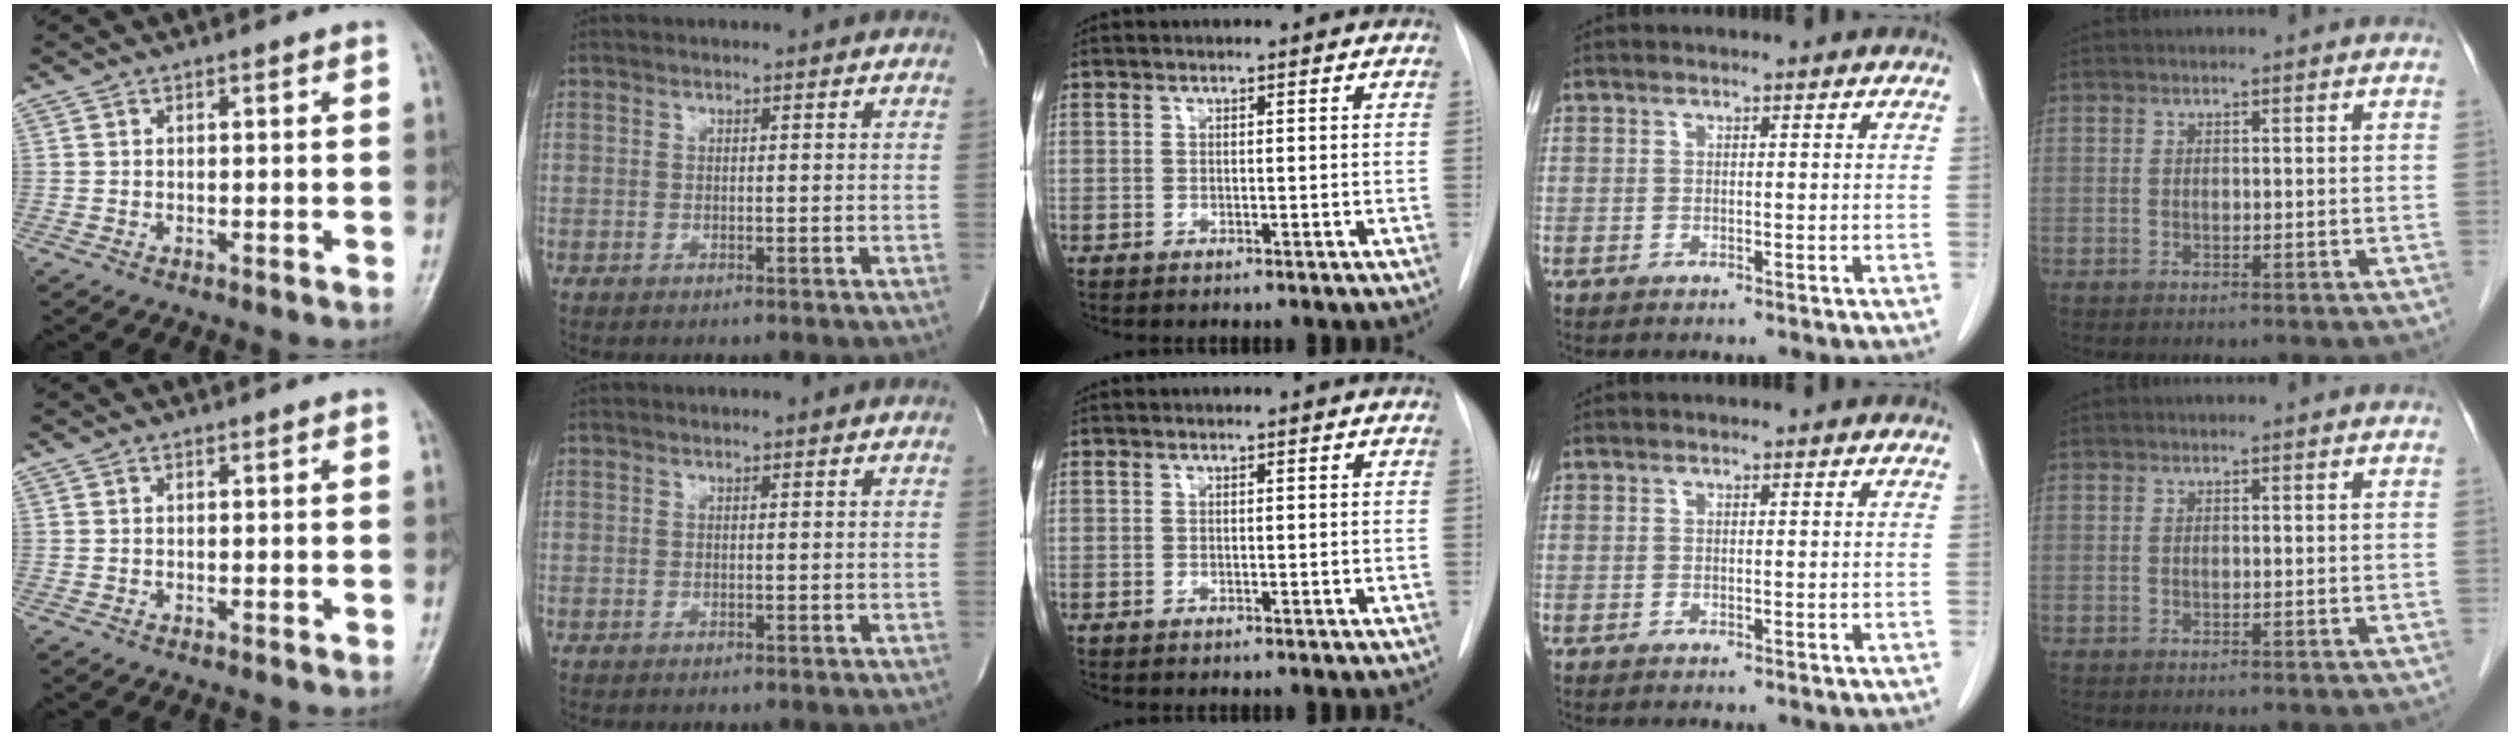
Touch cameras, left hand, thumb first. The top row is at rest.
{}